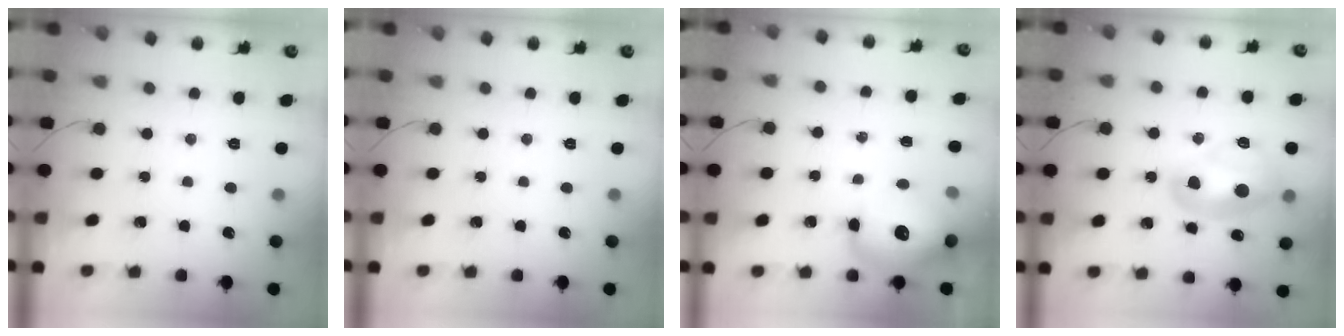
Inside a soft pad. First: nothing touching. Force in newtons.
{"total": 0.0}
{"total": 14.9, "press": 14.4, "slide": 4.1}
{"total": 17.6, "press": 14.3, "slide": 10.2}